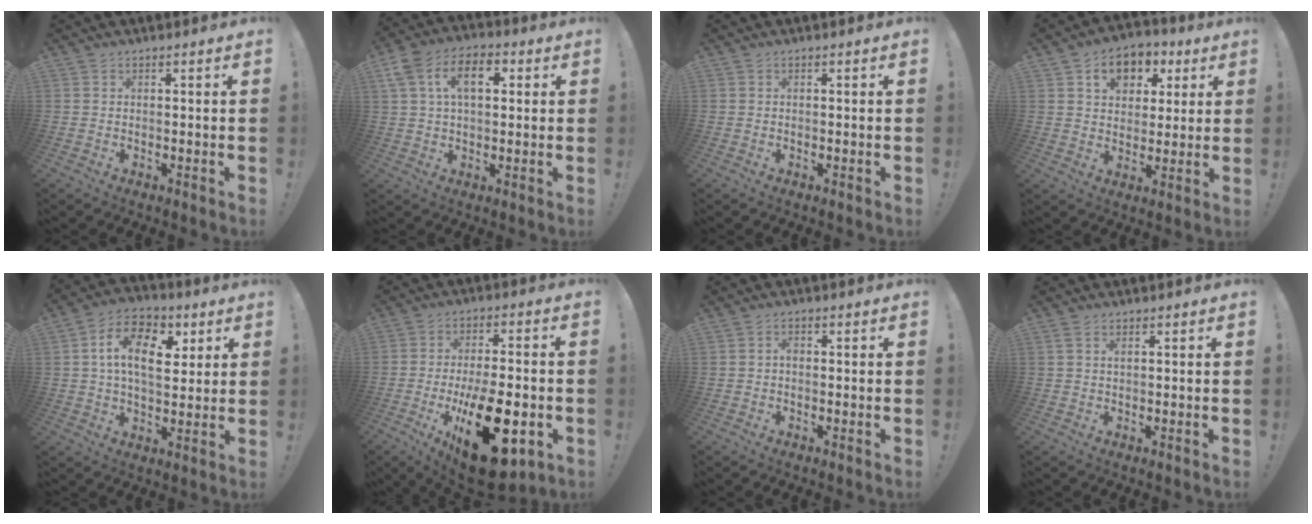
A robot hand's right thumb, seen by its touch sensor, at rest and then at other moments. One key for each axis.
{"total": 12.3, "fx": 3.5, "fy": 7.5, "fz": 9.1, "tx": -0.159, "ty": 0.014, "tz": 0.065}
{"total": 0.0}
{"total": 9.9, "fx": 4.3, "fy": 7.7, "fz": 4.5, "tx": -0.062, "ty": -0.015, "tz": 0.081}
{"total": 14.3, "fx": 4.5, "fy": 8.9, "fz": 10.2, "tx": -0.163, "ty": -0.014, "tz": 0.080}
{"total": 24.1, "fx": -7.4, "fy": 10.6, "fz": 20.3, "tx": -0.318, "ty": 0.039, "tz": -0.097}
{"total": 0.9, "fx": -0.4, "fy": 0.6, "fz": 0.5, "tx": -0.013, "ty": 0.004, "tz": -0.009}
{"total": 0.9, "fx": 0.4, "fy": 0.1, "fz": 0.8, "tx": -0.009, "ty": -0.001, "tz": 0.004}